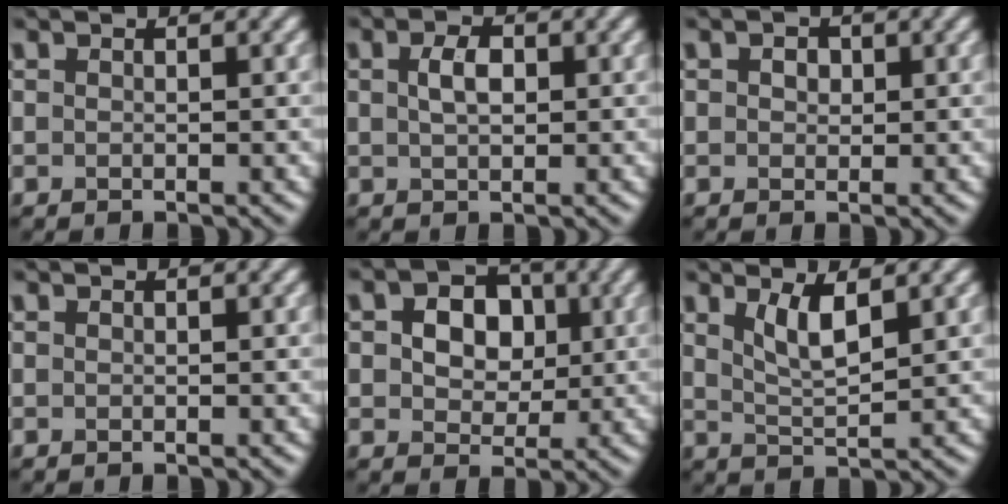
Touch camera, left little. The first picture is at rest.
{"total": 2.4, "force": [0.5, 1.4, 1.9], "torque": [-0.041, 0.003, 0.008]}
{"total": 1.5, "force": [0.5, 1.2, 0.9], "torque": [-0.010, 0.005, 0.000]}
{"total": 0.0}
{"total": 6.1, "force": [1.2, 4.6, 3.9], "torque": [-0.062, 0.013, 0.002]}
{"total": 3.2, "force": [1.6, 0.9, 2.6], "torque": [-0.051, -0.007, 0.034]}